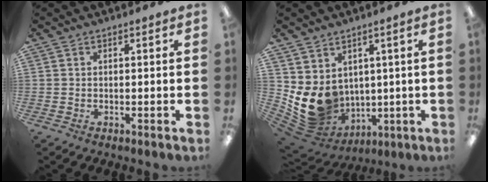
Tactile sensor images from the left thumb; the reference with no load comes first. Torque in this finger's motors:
{"motor_torque": [1.39, 1.93, 0.85, -1.22, 0.07]}